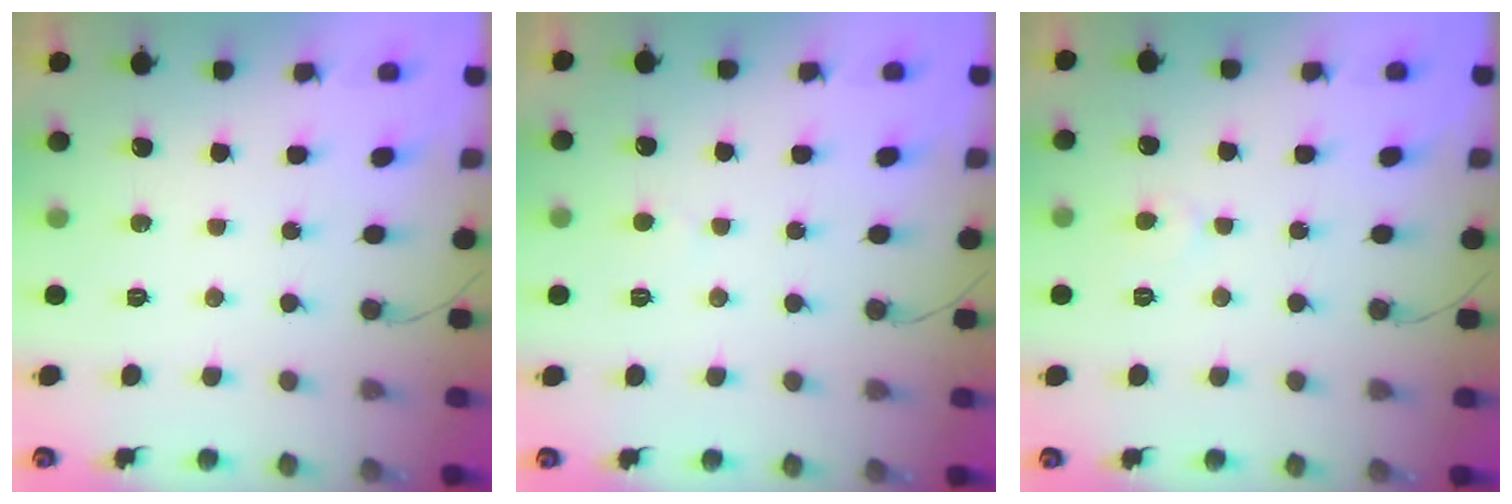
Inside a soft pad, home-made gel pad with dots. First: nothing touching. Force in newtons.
{"total": 3.0, "press": 3.0, "slide": 0.4}
{"total": 3.5, "press": 3.5, "slide": 0.4}